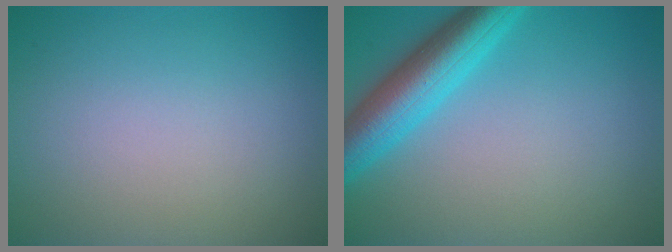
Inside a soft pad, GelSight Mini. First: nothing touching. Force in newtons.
{"total": 6.0, "press": 6.0, "slide": 0.3}